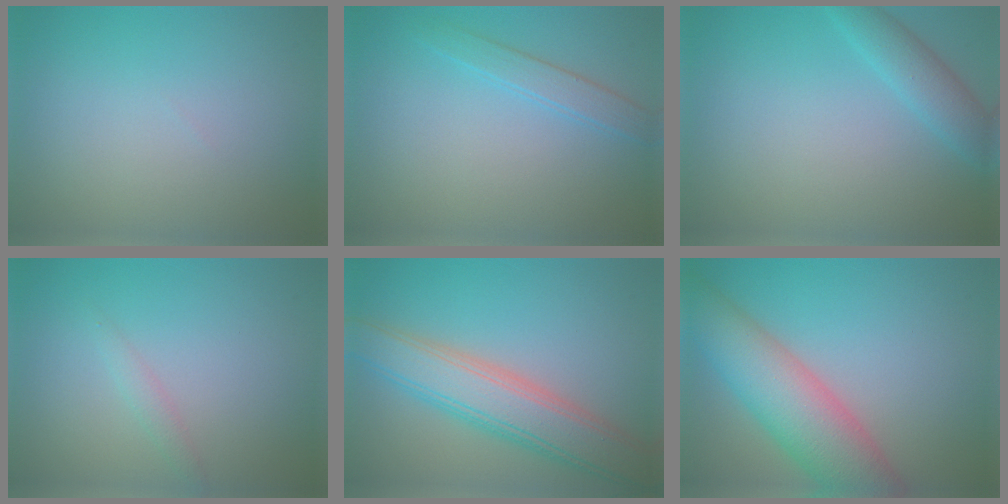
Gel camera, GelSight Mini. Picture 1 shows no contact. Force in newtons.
{"total": 1.9, "press": 1.9, "slide": 0.1}
{"total": 2.9, "press": 2.9, "slide": 0.2}
{"total": 0.9, "press": 0.9, "slide": 0.0}
{"total": 6.6, "press": 6.6, "slide": 0.2}
{"total": 8.3, "press": 8.3, "slide": 0.5}